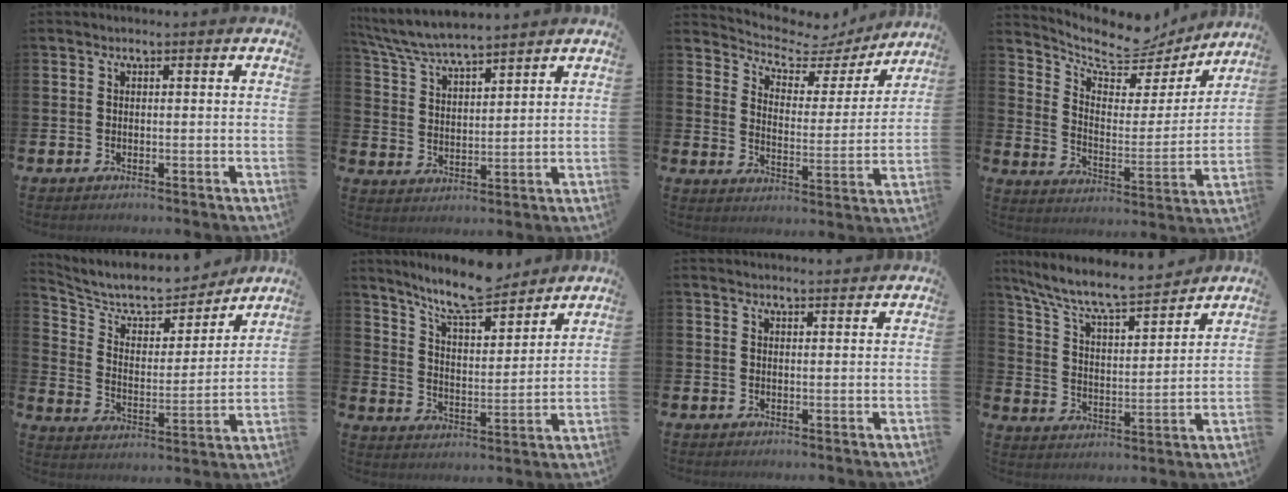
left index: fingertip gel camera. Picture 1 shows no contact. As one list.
[{"total": 6.1, "force": [6.0, 0.4, 1.4], "torque": [-0.050, -0.031, 0.108]}, {"total": 5.8, "force": [5.1, 2.4, 1.4], "torque": [-0.056, -0.043, 0.081]}, {"total": 8.7, "force": [7.7, 3.0, 2.5], "torque": [-0.081, -0.060, 0.132]}, {"total": 8.6, "force": [7.5, 3.3, 2.7], "torque": [-0.079, -0.058, 0.125]}, {"total": 9.4, "force": [8.7, 1.5, 3.3], "torque": [-0.091, -0.050, 0.157]}, {"total": 1.4, "force": [1.4, 0.0, -0.1], "torque": [0.013, -0.012, 0.023]}, {"total": 8.6, "force": [7.9, 1.3, 3.2], "torque": [-0.098, -0.056, 0.135]}]